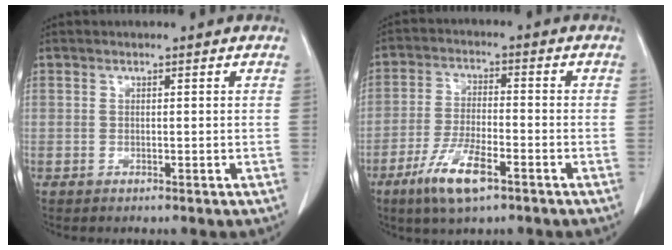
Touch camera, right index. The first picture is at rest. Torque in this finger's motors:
{"motor_torque": [0.65, -0.37, 0.40, 0.11]}